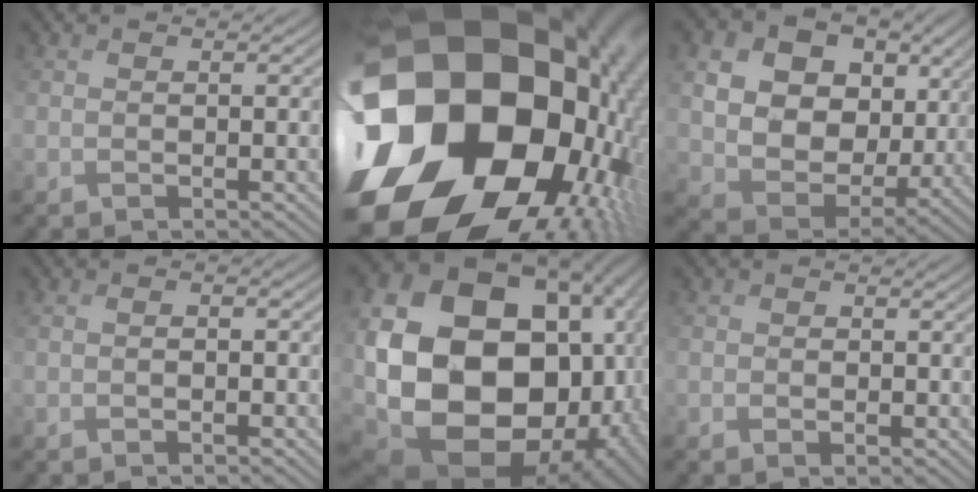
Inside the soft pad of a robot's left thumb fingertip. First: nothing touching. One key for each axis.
{"total": 25.7, "fx": -2.2, "fy": 21.0, "fz": 14.6, "tx": -0.285, "ty": -0.058, "tz": -0.067}
{"total": 14.6, "fx": 4.2, "fy": 11.1, "fz": 8.6, "tx": -0.199, "ty": -0.004, "tz": 0.096}
{"total": 1.7, "fx": -0.6, "fy": 0.4, "fz": 1.5, "tx": -0.028, "ty": 0.002, "tz": -0.014}
{"total": 25.2, "fx": 0.8, "fy": 19.0, "fz": 16.5, "tx": -0.378, "ty": -0.054, "tz": 0.032}
{"total": 1.5, "fx": -0.5, "fy": 1.2, "fz": 0.7, "tx": -0.011, "ty": -0.006, "tz": -0.010}